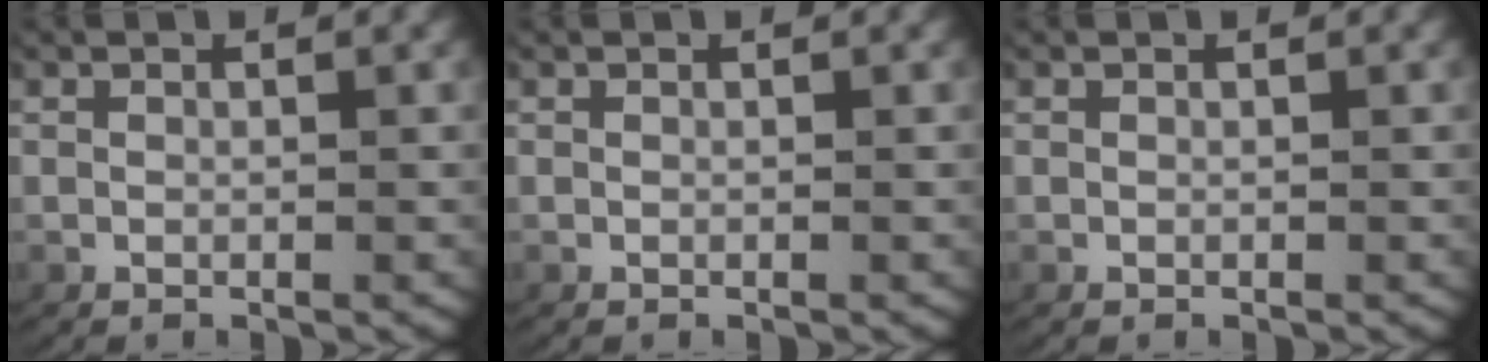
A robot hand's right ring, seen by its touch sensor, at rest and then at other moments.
{"total": 0.0}
{"total": 0.0}